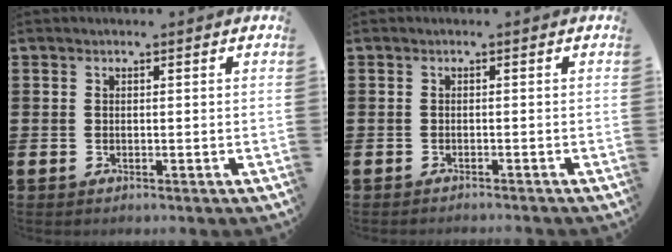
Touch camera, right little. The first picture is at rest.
{"total": 0.7, "force": [-0.7, -0.2, 0.0], "torque": [0.000, -0.001, -0.014]}